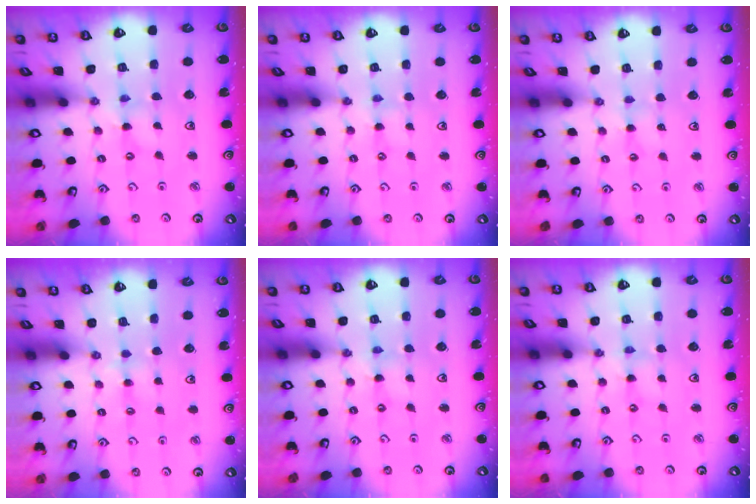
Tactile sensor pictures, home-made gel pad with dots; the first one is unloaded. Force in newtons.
{"total": 1.2, "press": 1.2, "slide": 0.3}
{"total": 1.1, "press": 1.1, "slide": 0.3}
{"total": 2.3, "press": 2.3, "slide": 0.4}
{"total": 0.0}
{"total": 0.0}